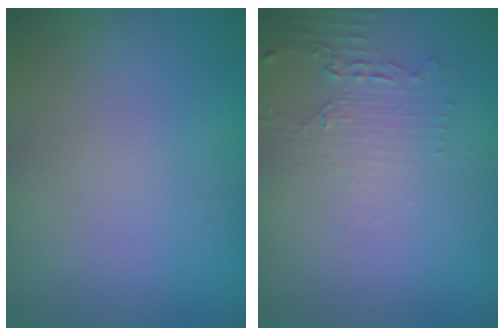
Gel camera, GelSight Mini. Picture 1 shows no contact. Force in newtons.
{"total": 1.9, "press": 1.3, "slide": 1.4}